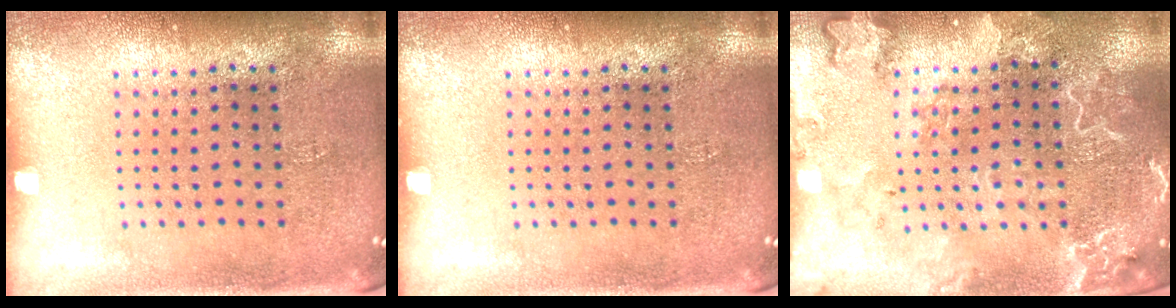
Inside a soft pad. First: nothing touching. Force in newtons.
{"total": 0.0}
{"total": 2.6, "press": 2.4, "slide": 1.0}